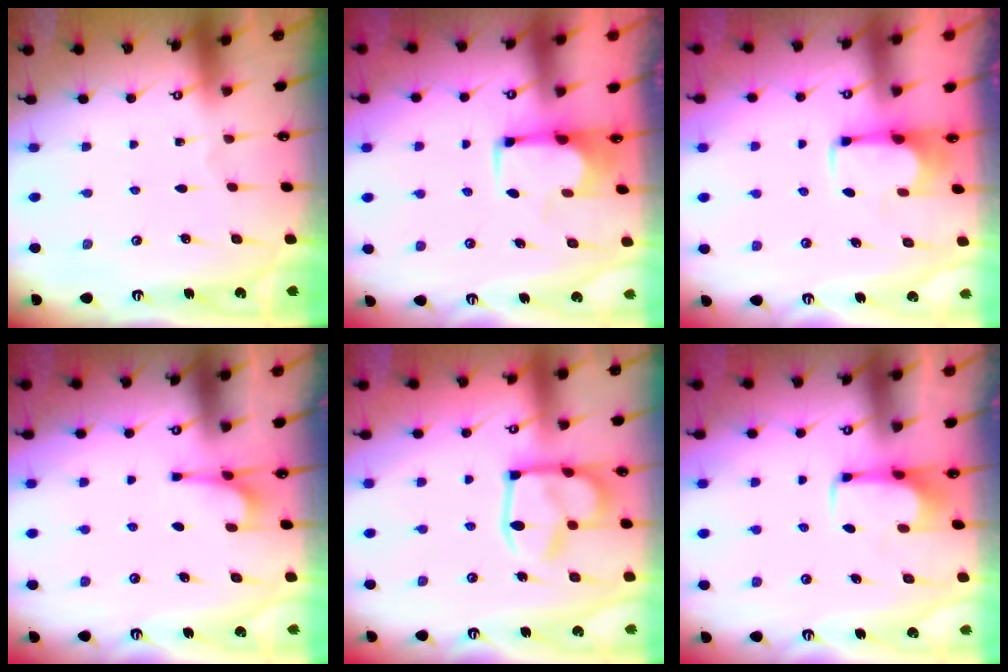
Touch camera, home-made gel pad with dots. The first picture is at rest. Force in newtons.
{"total": 2.0, "press": 1.7, "slide": 1.0}
{"total": 1.9, "press": 1.7, "slide": 0.7}
{"total": 1.2, "press": 1.2, "slide": 0.5}
{"total": 15.5, "press": 15.4, "slide": 1.3}
{"total": 2.0, "press": 2.0, "slide": 0.2}